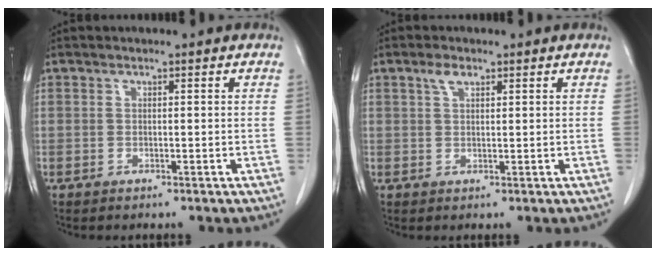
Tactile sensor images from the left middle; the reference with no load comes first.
{"total": 2.1, "force": [1.3, 0.9, 1.4], "torque": [-0.032, 0.006, 0.027]}